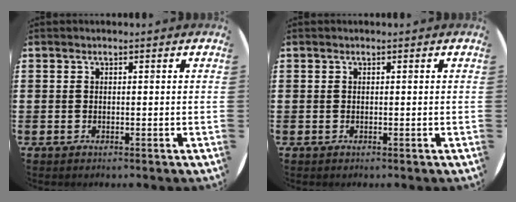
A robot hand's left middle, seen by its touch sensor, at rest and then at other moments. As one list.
[{"total": 0.0}]